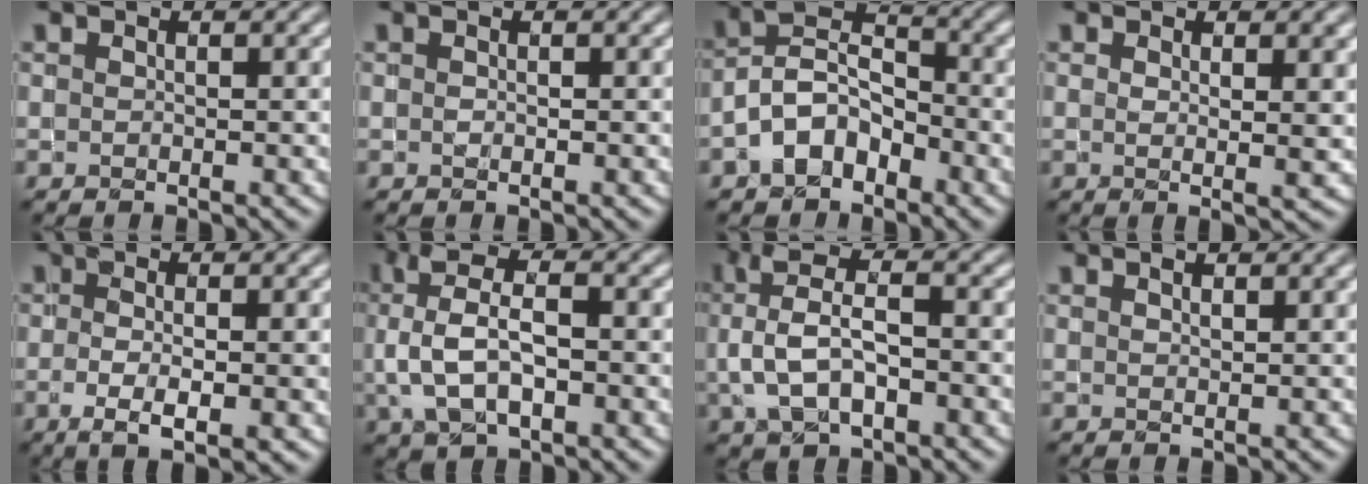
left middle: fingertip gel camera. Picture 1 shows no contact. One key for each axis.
{"total": 0.0}
{"total": 4.7, "fx": -2.6, "fy": 2.9, "fz": 2.6, "tx": -0.042, "ty": 0.014, "tz": -0.059}
{"total": 3.0, "fx": 1.0, "fy": 0.9, "fz": 2.7, "tx": -0.029, "ty": -0.003, "tz": 0.016}
{"total": 3.5, "fx": -0.7, "fy": 1.0, "fz": 3.2, "tx": -0.061, "ty": -0.009, "tz": -0.010}
{"total": 5.9, "fx": 0.4, "fy": 3.2, "fz": 4.9, "tx": -0.096, "ty": 0.010, "tz": 0.005}
{"total": 4.9, "fx": 0.0, "fy": 2.7, "fz": 4.0, "tx": -0.082, "ty": 0.012, "tz": -0.003}
{"total": 0.8, "fx": 0.8, "fy": 0.2, "fz": 0.4, "tx": -0.004, "ty": 0.004, "tz": 0.013}